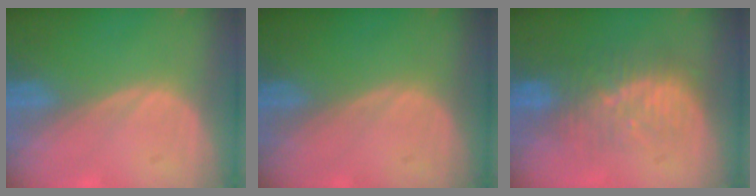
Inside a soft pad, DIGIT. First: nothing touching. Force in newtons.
{"total": 0.0}
{"total": 8.2, "press": 7.6, "slide": 3.1}